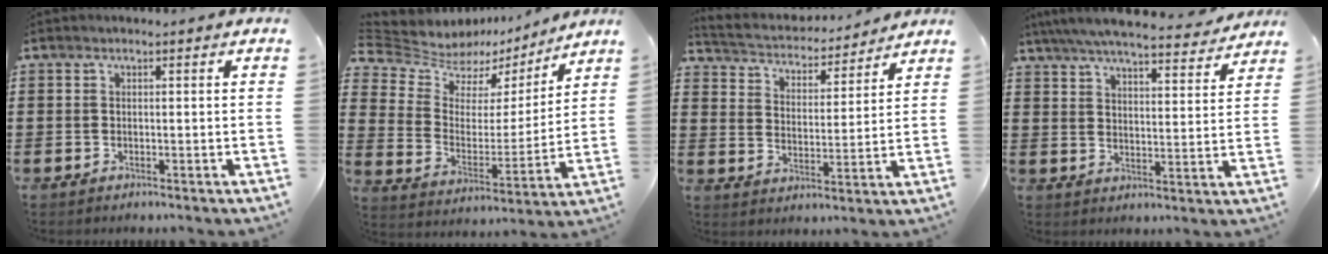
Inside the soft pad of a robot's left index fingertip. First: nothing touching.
{"total": 7.0, "force": [6.0, 3.6, 0.8], "torque": [-0.053, -0.046, 0.104]}
{"total": 3.6, "force": [3.6, 0.5, 0.2], "torque": [-0.028, -0.029, 0.055]}
{"total": 6.6, "force": [6.2, 0.0, 2.4], "torque": [-0.069, -0.035, 0.108]}